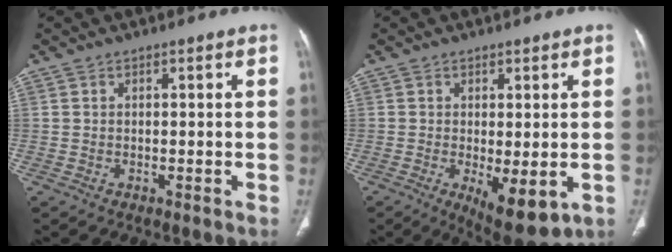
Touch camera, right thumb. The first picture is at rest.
{"total": 8.7, "force": [-2.3, 3.3, 7.7], "torque": [-0.112, -0.022, -0.023]}